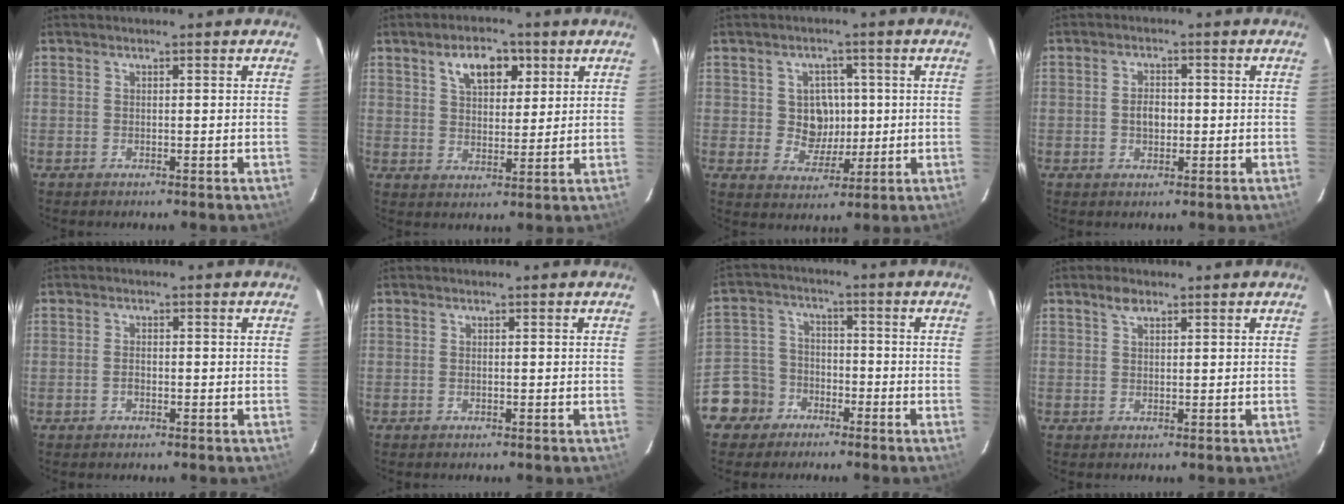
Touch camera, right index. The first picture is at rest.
{"total": 8.0, "force": [4.0, 4.5, 5.3], "torque": [-0.088, 0.019, 0.068]}
{"total": 6.6, "force": [0.4, 6.0, 2.6], "torque": [-0.051, 0.012, 0.017]}
{"total": 3.3, "force": [-0.3, 2.2, 2.4], "torque": [-0.043, 0.006, -0.004]}
{"total": 1.6, "force": [-0.6, 0.9, 1.1], "torque": [-0.024, 0.003, -0.011]}
{"total": 0.0}
{"total": 8.7, "force": [-5.0, 7.1, 1.2], "torque": [-0.052, 0.029, -0.090]}
{"total": 2.2, "force": [1.4, 1.1, 1.2], "torque": [-0.023, 0.007, 0.026]}